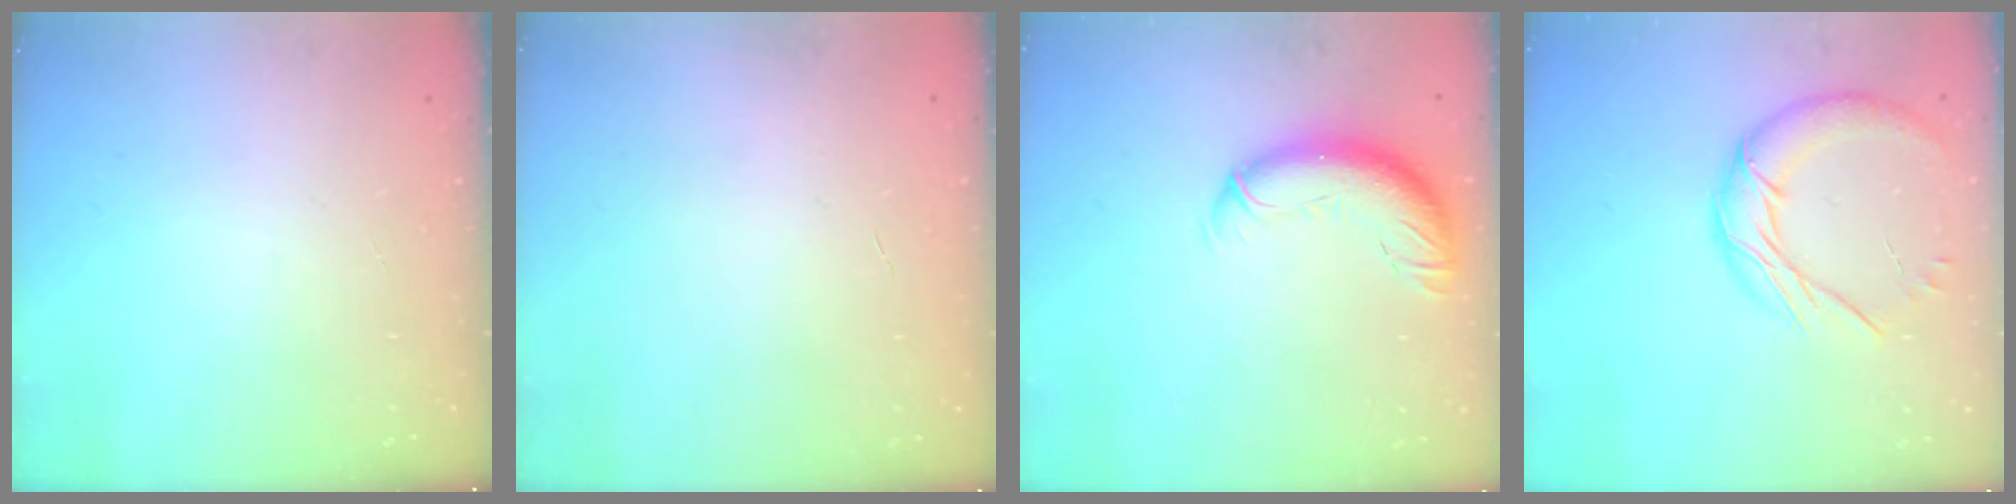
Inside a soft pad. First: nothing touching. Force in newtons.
{"total": 0.0}
{"total": 12.4, "press": 12.0, "slide": 2.9}
{"total": 13.2, "press": 13.2, "slide": 1.2}